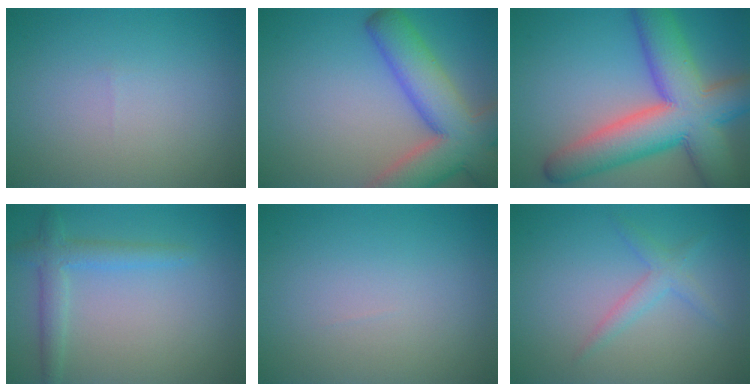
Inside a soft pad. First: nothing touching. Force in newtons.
{"total": 9.6, "press": 9.5, "slide": 0.6}
{"total": 12.3, "press": 12.3, "slide": 0.5}
{"total": 2.7, "press": 2.7, "slide": 0.1}
{"total": 0.0}
{"total": 1.9, "press": 1.9, "slide": 0.1}